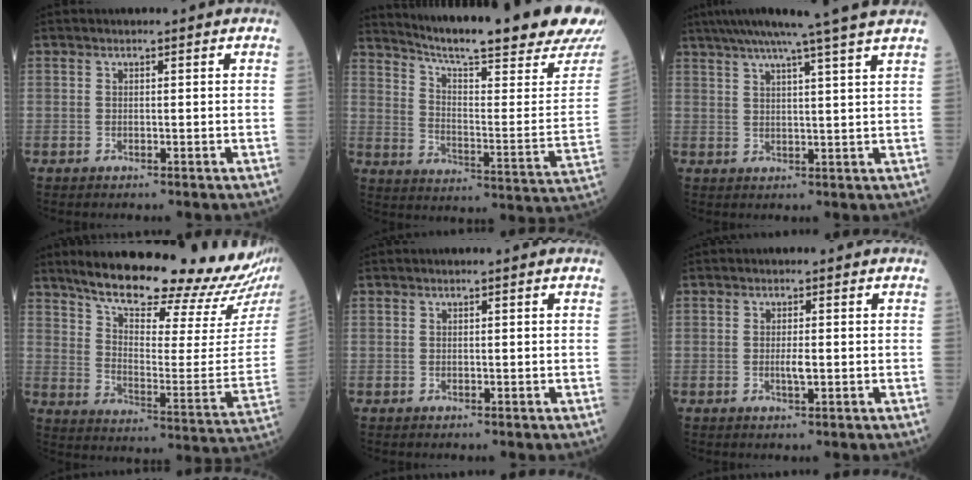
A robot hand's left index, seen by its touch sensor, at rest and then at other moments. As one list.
[{"total": 26.7, "force": [23.2, 0.5, 13.2], "torque": [-0.209, -0.090, 0.300]}, {"total": 13.0, "force": [10.8, -2.1, 7.0], "torque": [-0.110, -0.003, 0.136]}, {"total": 26.3, "force": [22.6, 2.2, 13.2], "torque": [-0.201, -0.074, 0.301]}, {"total": 0.0}, {"total": 1.8, "force": [-0.5, 0.2, 1.7], "torque": [-0.032, -0.004, -0.008]}]